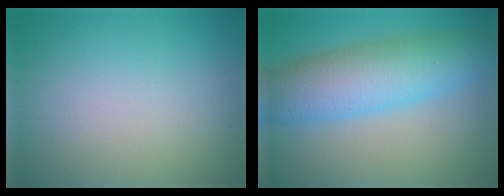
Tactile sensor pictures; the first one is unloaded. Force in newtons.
{"total": 7.4, "press": 7.4, "slide": 0.0}